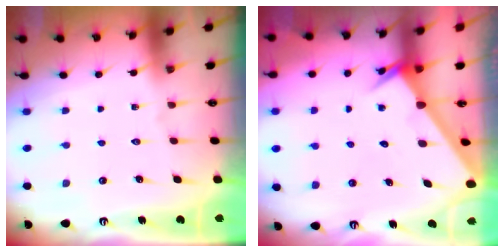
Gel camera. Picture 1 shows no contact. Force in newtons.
{"total": 2.5, "press": 2.5, "slide": 0.2}